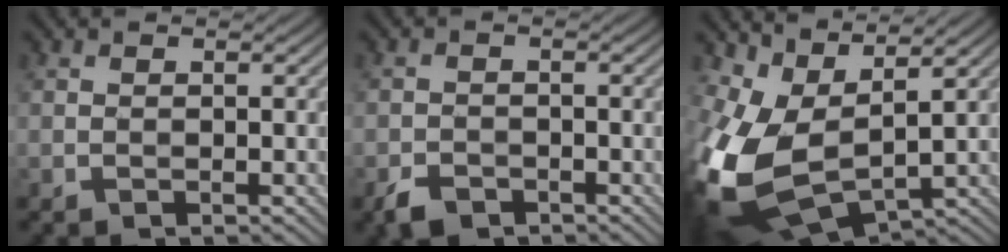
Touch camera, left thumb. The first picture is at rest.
{"total": 2.7, "force": [-2.0, 1.4, 1.2], "torque": [-0.025, -0.005, -0.045]}
{"total": 14.2, "force": [1.8, 8.0, 11.6], "torque": [-0.299, -0.025, 0.048]}